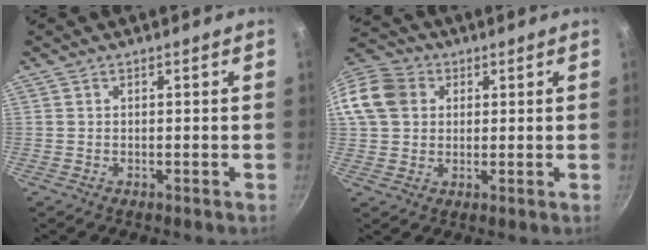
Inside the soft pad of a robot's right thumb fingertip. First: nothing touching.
{"total": 14.1, "force": [3.1, 11.9, 7.1], "torque": [-0.141, 0.027, 0.044]}